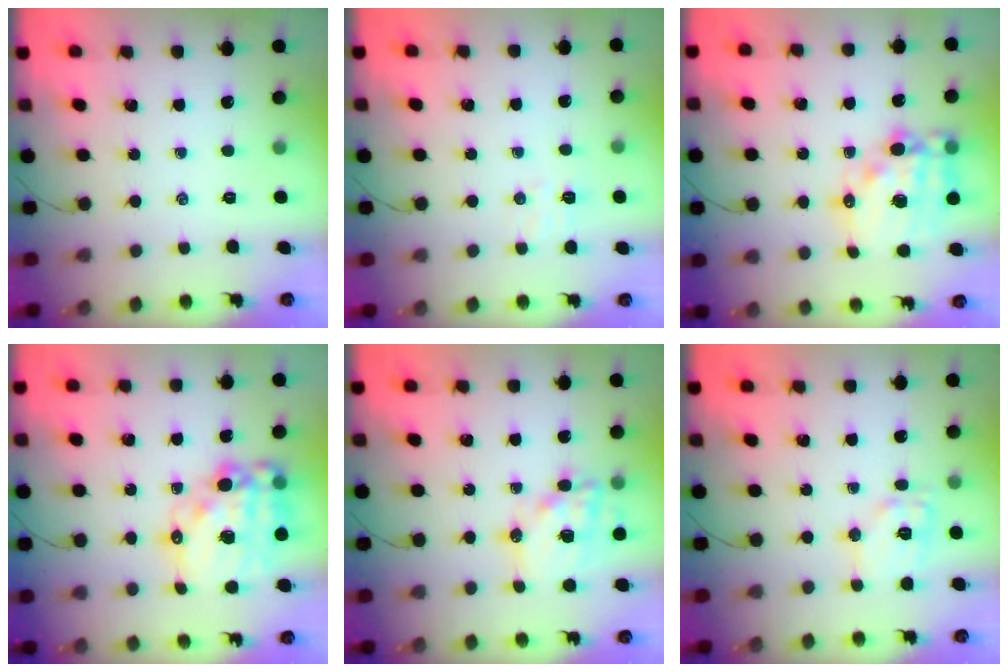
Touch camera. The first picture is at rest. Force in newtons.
{"total": 5.2, "press": 5.0, "slide": 1.2}
{"total": 17.8, "press": 17.4, "slide": 3.8}
{"total": 21.1, "press": 20.7, "slide": 4.4}
{"total": 15.9, "press": 15.5, "slide": 3.9}
{"total": 10.2, "press": 10.2, "slide": 0.7}